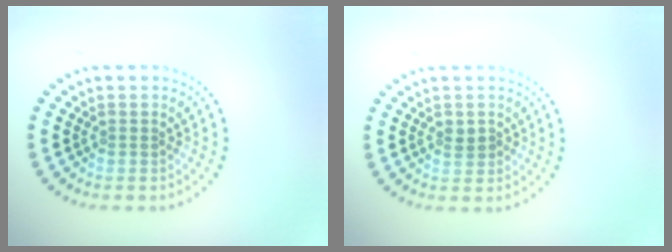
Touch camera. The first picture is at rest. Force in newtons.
{"total": 1.3, "press": 1.2, "slide": 0.3}